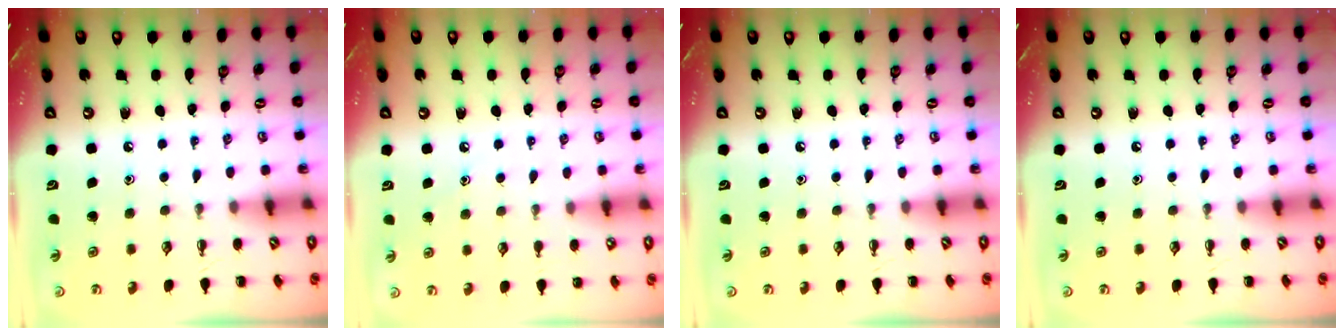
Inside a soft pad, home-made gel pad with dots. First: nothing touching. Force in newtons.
{"total": 5.8, "press": 5.6, "slide": 1.6}
{"total": 0.0}
{"total": 0.0}